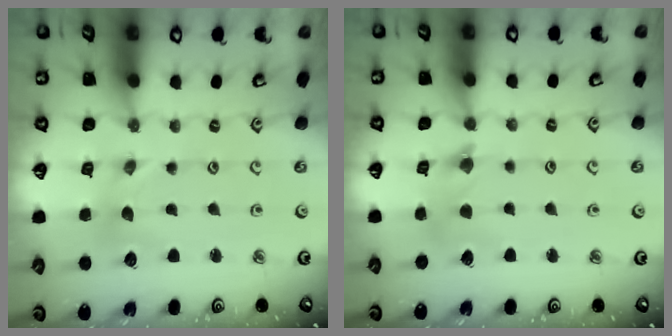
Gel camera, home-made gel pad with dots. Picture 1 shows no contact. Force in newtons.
{"total": 4.0, "press": 4.0, "slide": 0.5}